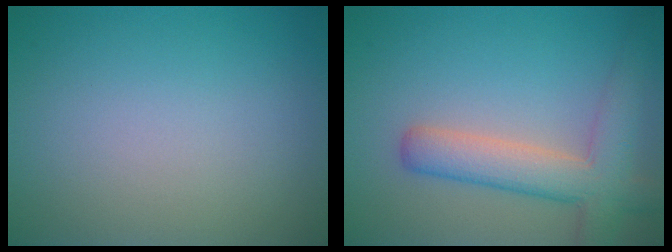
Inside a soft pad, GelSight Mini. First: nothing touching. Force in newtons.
{"total": 5.4, "press": 5.4, "slide": 0.3}